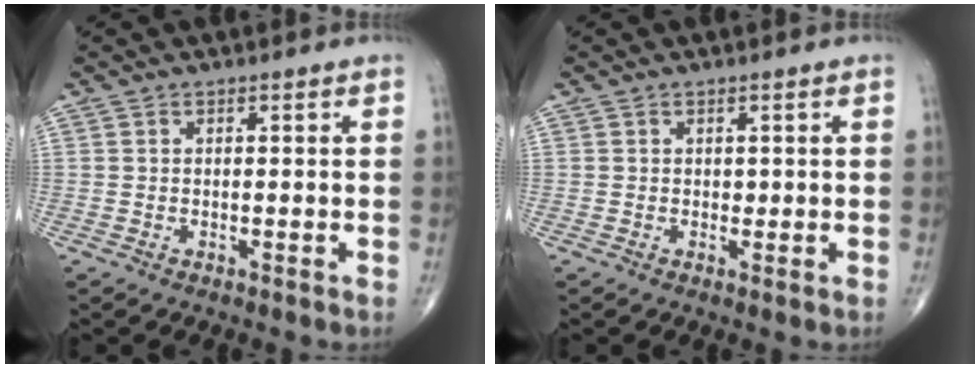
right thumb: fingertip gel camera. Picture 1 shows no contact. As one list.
[{"total": 0.6, "force": [0.2, 0.5, 0.4], "torque": [0.001, 0.000, 0.003]}]